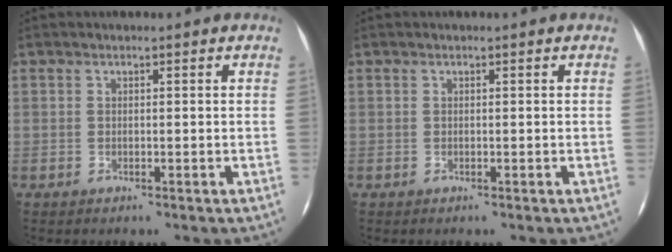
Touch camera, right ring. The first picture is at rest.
{"total": 0.0}